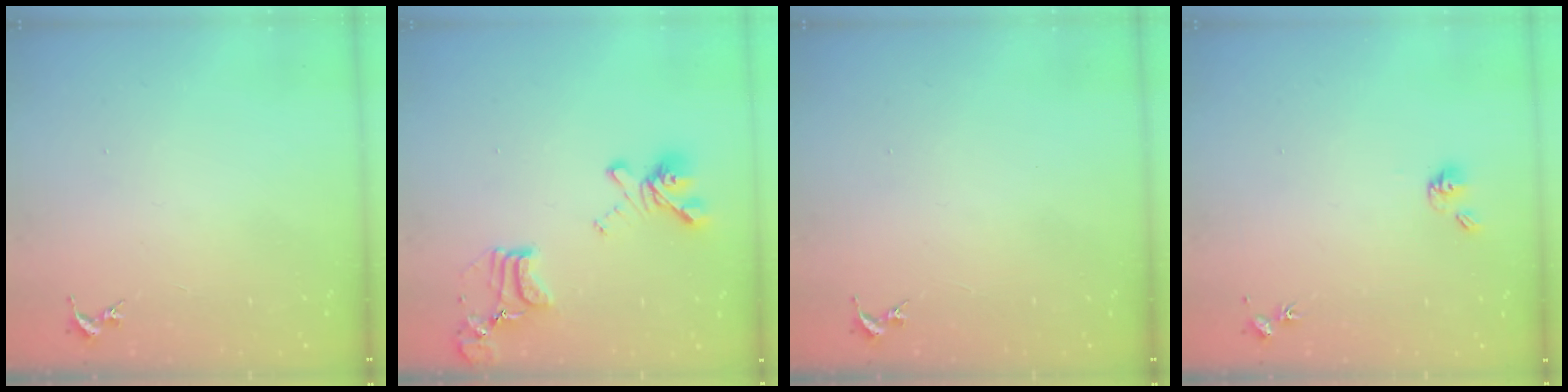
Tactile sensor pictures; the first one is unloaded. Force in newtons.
{"total": 16.9, "press": 16.8, "slide": 1.2}
{"total": 0.0}
{"total": 6.0, "press": 5.6, "slide": 2.1}